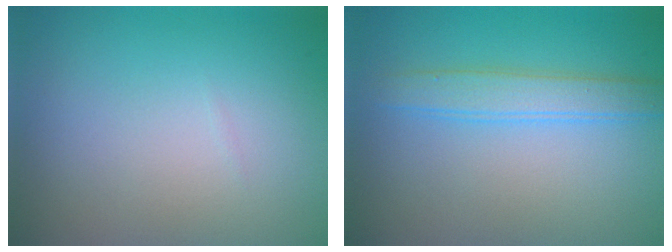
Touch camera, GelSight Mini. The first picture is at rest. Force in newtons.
{"total": 2.8, "press": 2.8, "slide": 0.0}